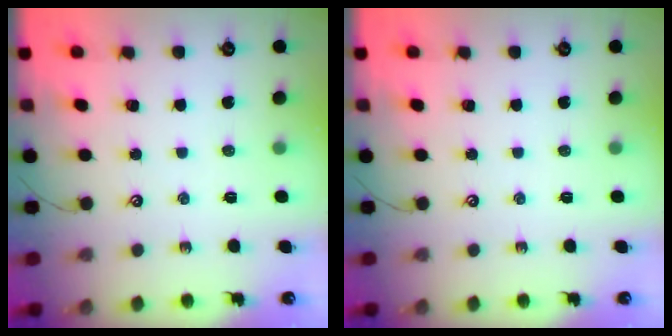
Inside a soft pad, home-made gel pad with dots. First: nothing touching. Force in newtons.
{"total": 0.0}